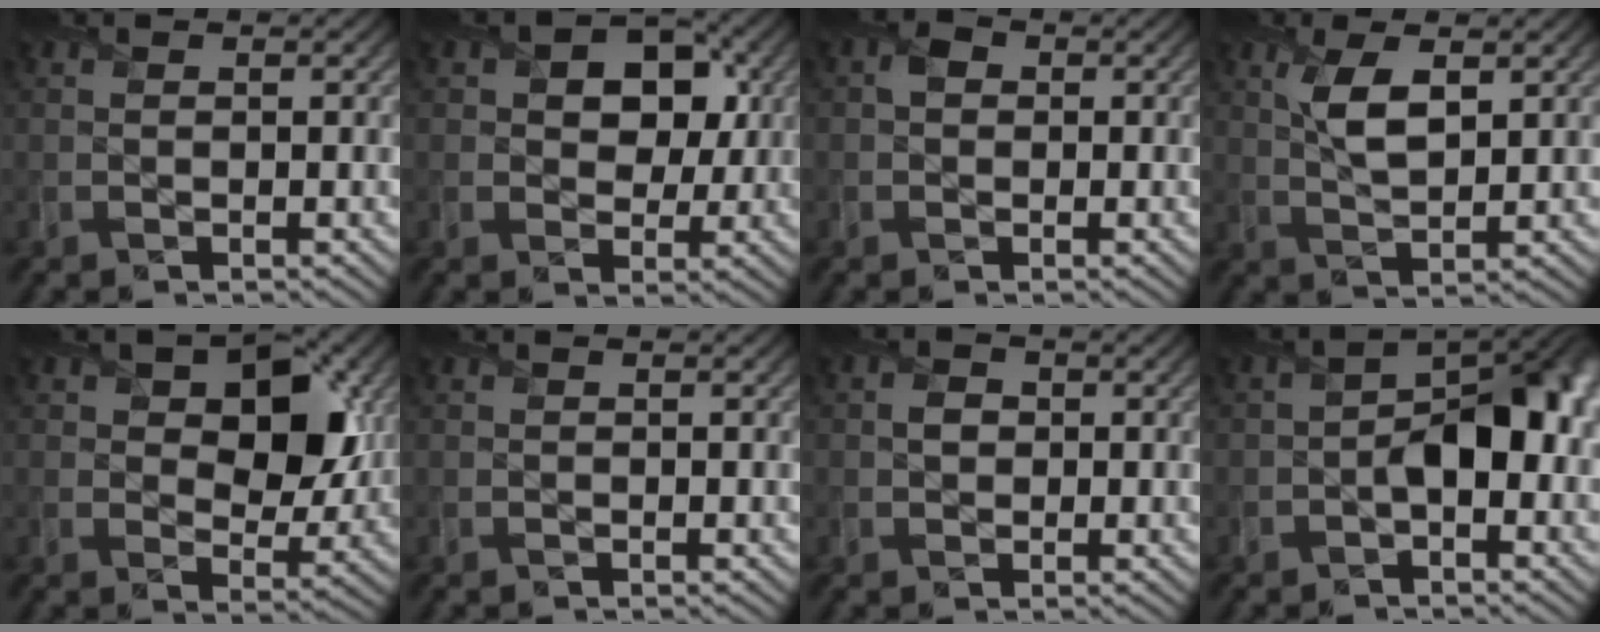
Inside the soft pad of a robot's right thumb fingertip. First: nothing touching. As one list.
[{"total": 6.6, "force": [1.7, 4.8, 4.2], "torque": [-0.060, 0.003, 0.015]}, {"total": 1.6, "force": [0.0, 1.5, 0.6], "torque": [-0.012, 0.000, -0.007]}, {"total": 5.0, "force": [1.9, 2.1, 4.2], "torque": [-0.094, 0.000, 0.038]}, {"total": 9.3, "force": [2.5, 6.0, 6.7], "torque": [-0.091, -0.005, 0.036]}, {"total": 0.0}, {"total": 1.6, "force": [0.0, 1.4, 0.7], "torque": [-0.015, 0.000, -0.005]}, {"total": 6.6, "force": [-1.1, 3.6, 5.4], "torque": [-0.074, 0.012, -0.023]}]